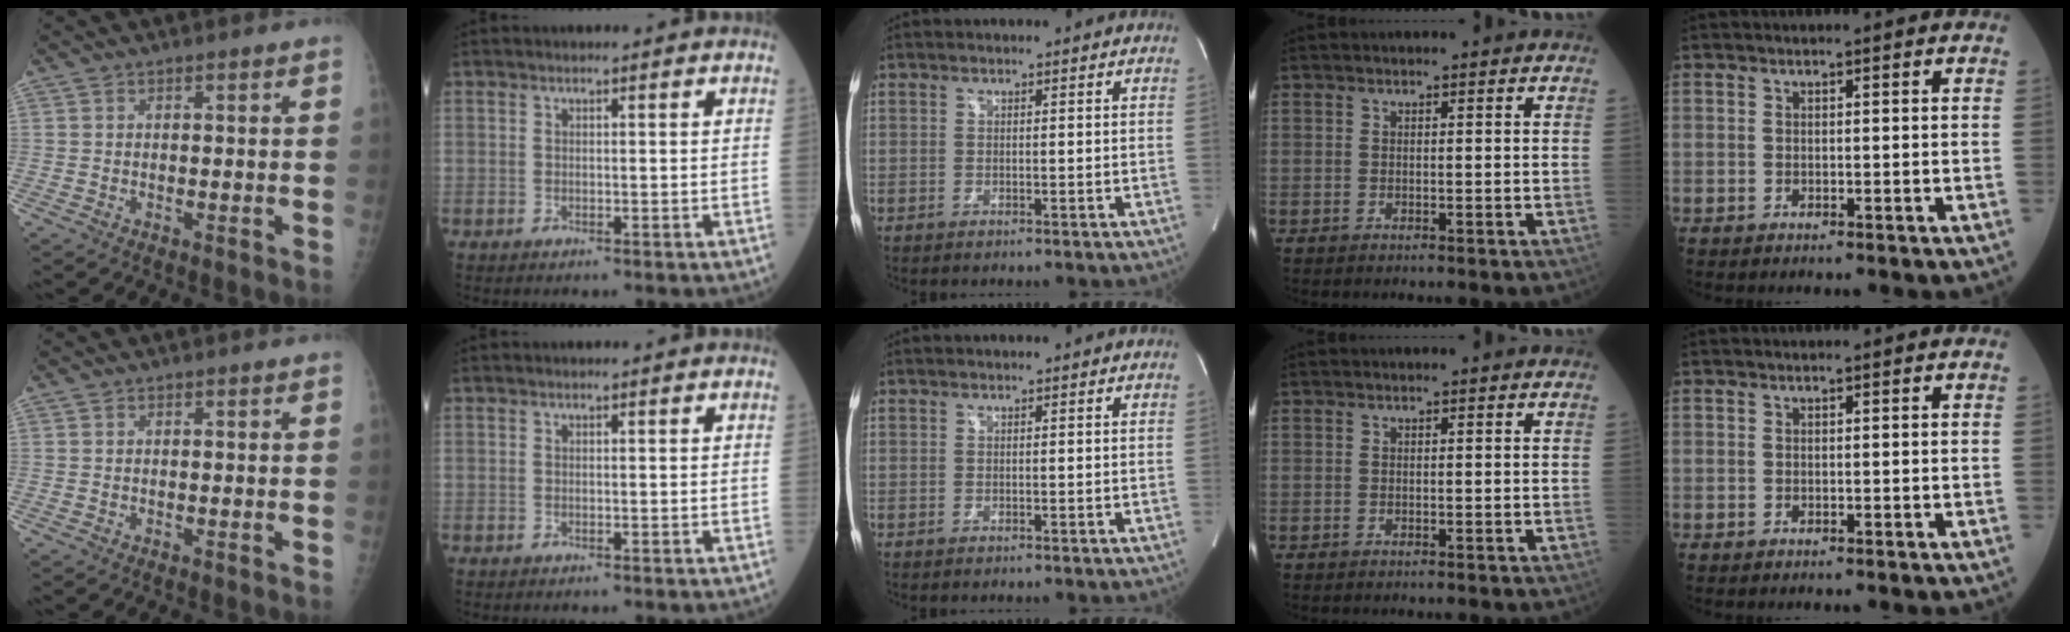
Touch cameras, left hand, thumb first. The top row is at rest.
{}